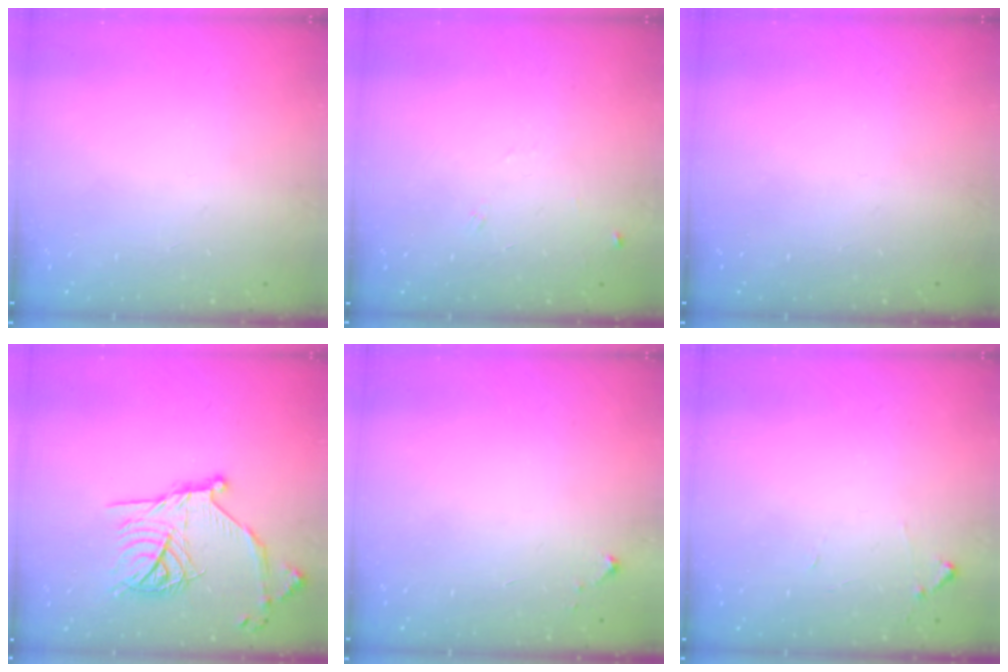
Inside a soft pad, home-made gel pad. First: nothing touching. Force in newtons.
{"total": 5.7, "press": 5.6, "slide": 0.7}
{"total": 0.0}
{"total": 19.4, "press": 19.3, "slide": 1.5}
{"total": 2.6, "press": 2.6, "slide": 0.4}
{"total": 5.8, "press": 5.7, "slide": 0.4}